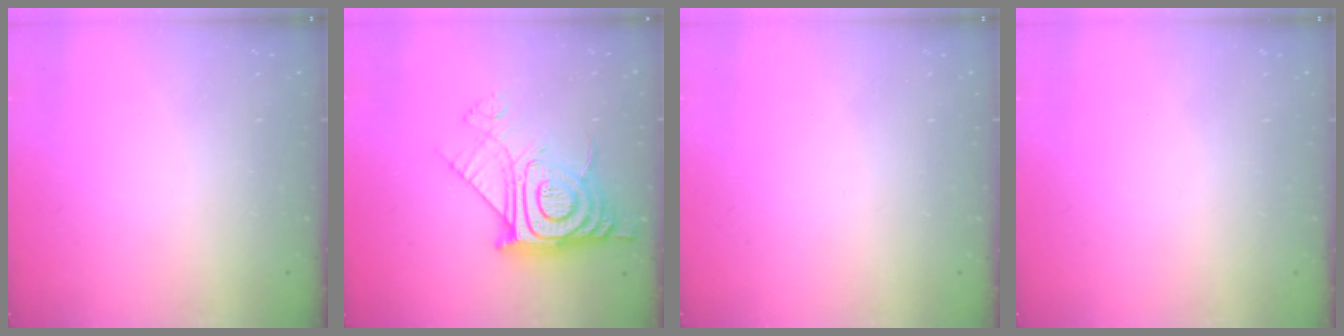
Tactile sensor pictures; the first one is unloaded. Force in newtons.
{"total": 14.9, "press": 14.8, "slide": 1.3}
{"total": 1.7, "press": 1.6, "slide": 0.1}
{"total": 1.5, "press": 1.5, "slide": 0.1}